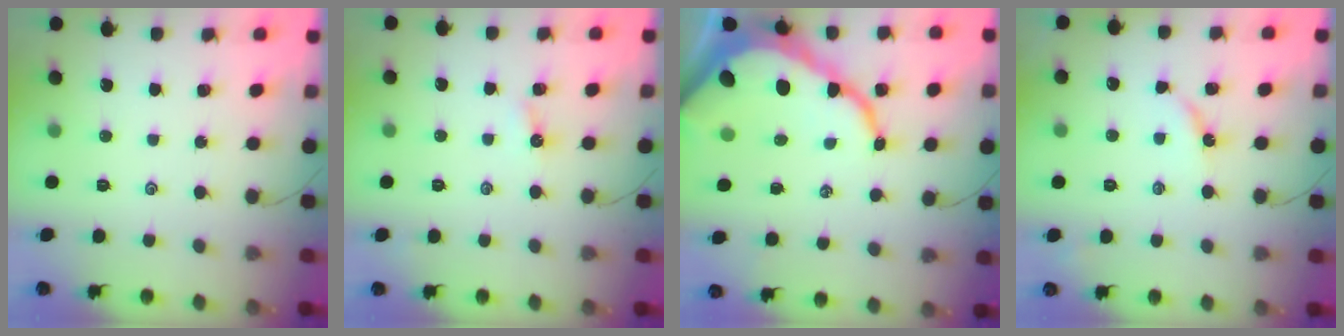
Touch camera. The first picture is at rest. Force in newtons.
{"total": 3.9, "press": 3.9, "slide": 0.5}
{"total": 18.3, "press": 18.2, "slide": 2.1}
{"total": 3.5, "press": 3.5, "slide": 0.4}